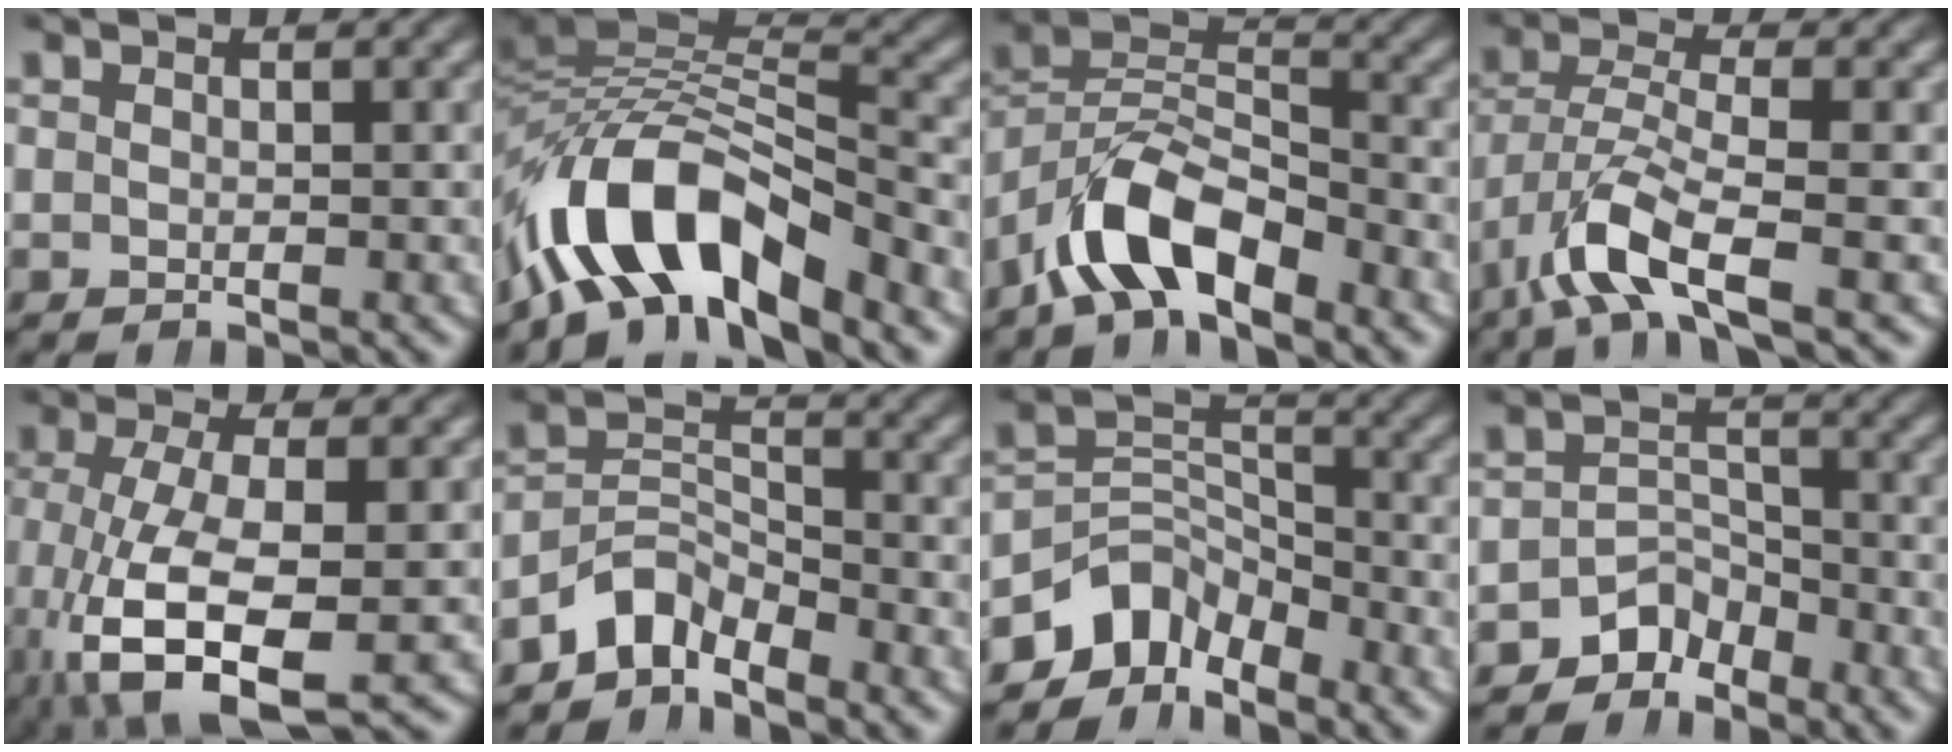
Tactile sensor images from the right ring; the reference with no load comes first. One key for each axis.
{"total": 11.5, "fx": -3.5, "fy": 7.5, "fz": 8.0, "tx": -0.168, "ty": -0.037, "tz": -0.045}
{"total": 7.7, "fx": -2.7, "fy": 5.3, "fz": 4.9, "tx": -0.102, "ty": -0.021, "tz": -0.043}
{"total": 5.0, "fx": -1.5, "fy": 2.5, "fz": 4.1, "tx": -0.112, "ty": -0.033, "tz": -0.009}
{"total": 8.9, "fx": -2.4, "fy": 4.4, "fz": 7.3, "tx": -0.173, "ty": -0.053, "tz": -0.001}
{"total": 5.9, "fx": -3.8, "fy": 3.9, "fz": 2.4, "tx": -0.042, "ty": -0.012, "tz": -0.070}
{"total": 8.9, "fx": -4.6, "fy": 6.6, "fz": 3.9, "tx": -0.065, "ty": -0.021, "tz": -0.079}
{"total": 5.0, "fx": -3.4, "fy": 3.3, "fz": 1.6, "tx": -0.026, "ty": -0.014, "tz": -0.060}